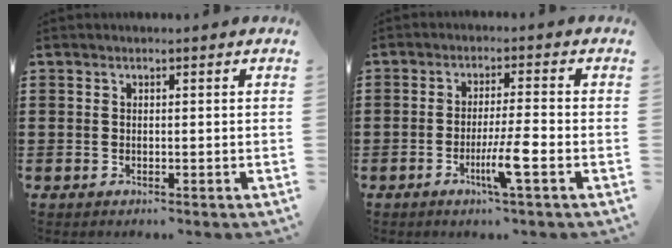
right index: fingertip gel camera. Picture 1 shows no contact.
{"total": 6.0, "force": [-2.3, 0.0, 5.6], "torque": [-0.104, -0.017, -0.043]}